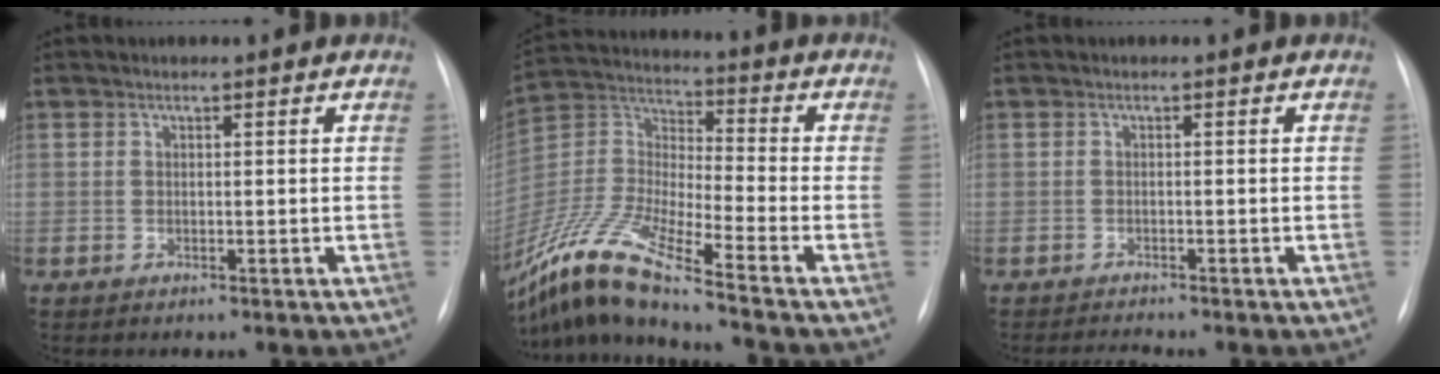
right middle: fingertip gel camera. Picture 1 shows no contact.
{"total": 16.4, "force": [-13.0, -0.5, 10.0], "torque": [-0.224, -0.016, -0.254]}
{"total": 1.6, "force": [-1.4, -0.7, 0.0], "torque": [-0.010, -0.013, -0.024]}